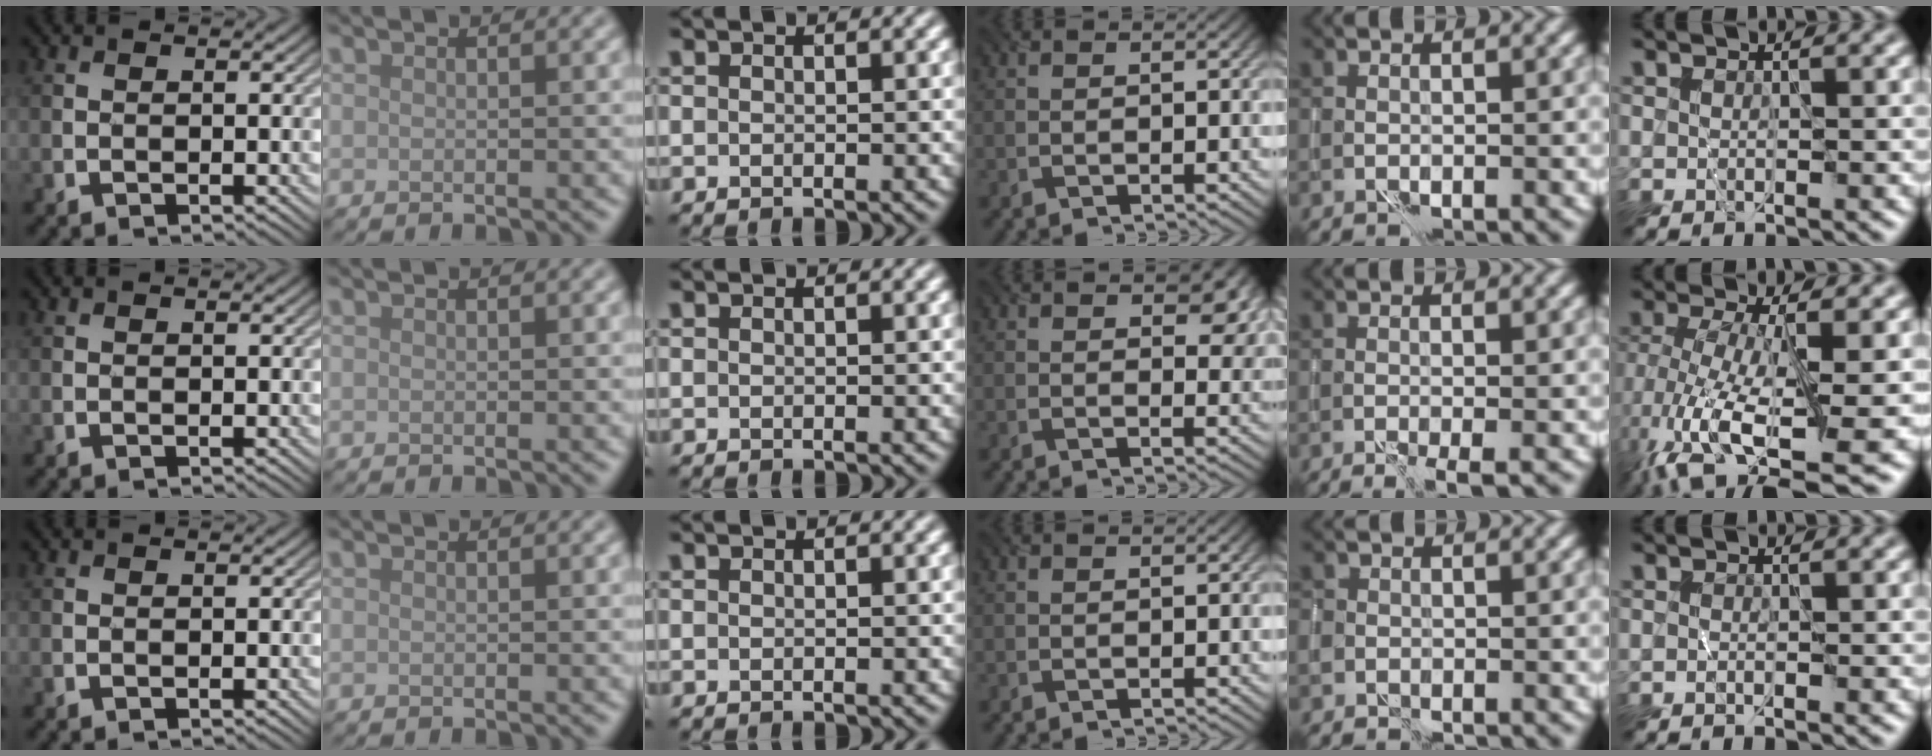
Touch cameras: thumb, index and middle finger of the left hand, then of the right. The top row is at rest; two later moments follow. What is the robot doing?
{"motion": "wrap", "object": "plastic wrap"}